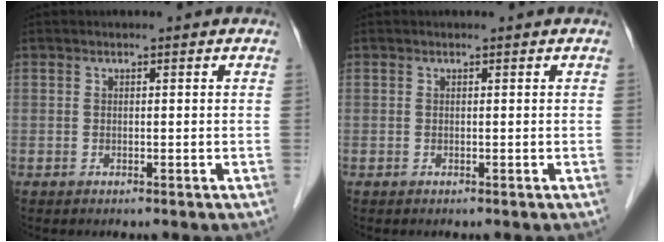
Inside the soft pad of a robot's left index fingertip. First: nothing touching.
{"total": 0.0}